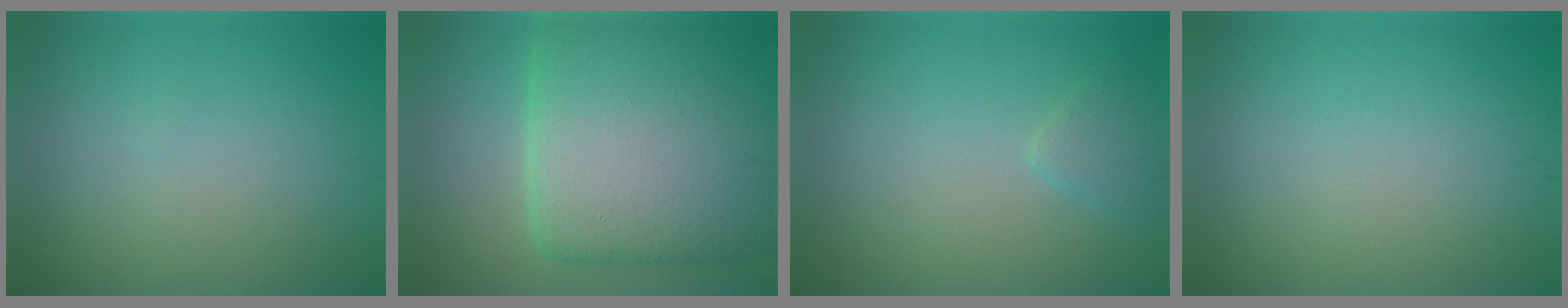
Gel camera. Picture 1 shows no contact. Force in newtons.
{"total": 15.4, "press": 15.4, "slide": 0.5}
{"total": 1.5, "press": 1.5, "slide": 0.2}
{"total": 0.0}